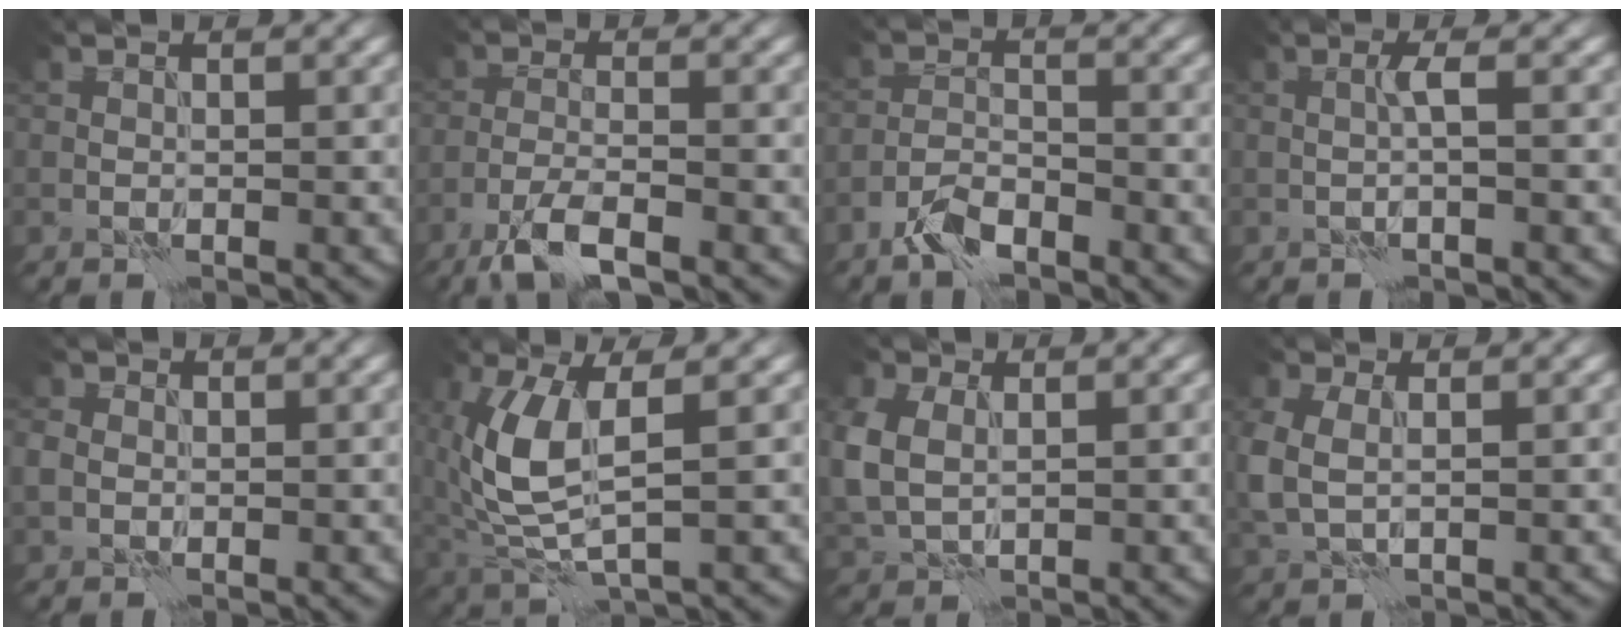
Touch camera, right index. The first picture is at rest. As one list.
[{"total": 4.5, "force": [-3.3, 1.0, 3.0], "torque": [-0.063, -0.003, -0.070]}, {"total": 3.3, "force": [-2.5, 1.2, 1.8], "torque": [-0.034, 0.006, -0.057]}, {"total": 1.4, "force": [-0.1, 0.0, 1.4], "torque": [-0.029, 0.004, -0.003]}, {"total": 2.0, "force": [0.0, 1.8, 0.9], "torque": [-0.021, 0.002, -0.001]}, {"total": 6.5, "force": [0.7, 2.9, 5.8], "torque": [-0.153, -0.004, 0.020]}, {"total": 5.4, "force": [0.6, 4.1, 3.5], "torque": [-0.114, 0.000, 0.026]}, {"total": 3.9, "force": [0.2, 2.8, 2.8], "torque": [-0.082, -0.006, 0.010]}]